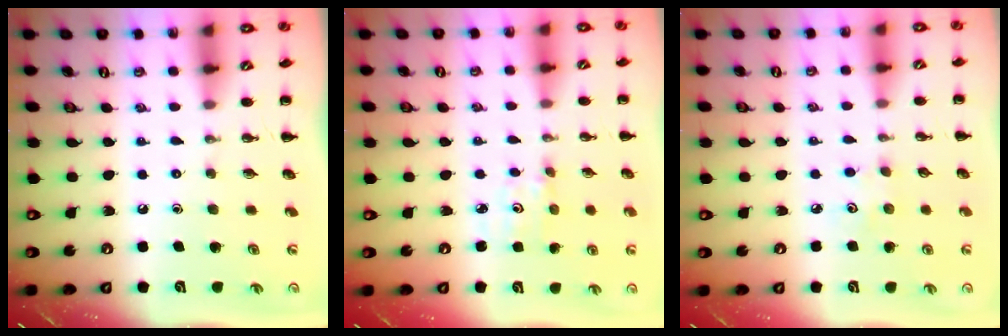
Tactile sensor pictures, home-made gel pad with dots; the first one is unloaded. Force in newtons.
{"total": 2.4, "press": 2.3, "slide": 0.8}
{"total": 2.7, "press": 2.6, "slide": 0.8}